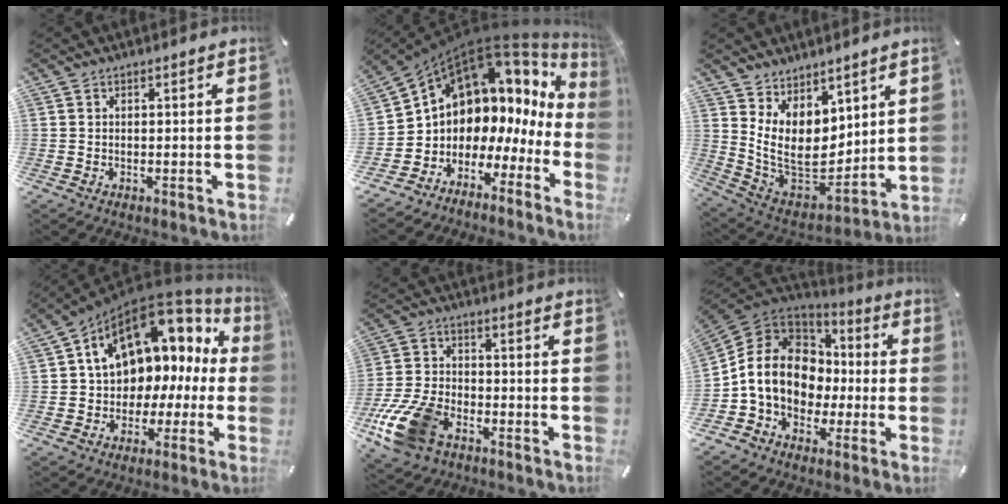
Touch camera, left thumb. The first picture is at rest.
{"total": 8.1, "force": [4.7, 6.4, 1.9], "torque": [-0.046, -0.065, 0.081]}
{"total": 12.7, "force": [5.1, 9.4, 7.0], "torque": [-0.151, -0.069, 0.107]}
{"total": 13.0, "force": [6.6, 8.9, 6.8], "torque": [-0.110, -0.053, 0.115]}
{"total": 14.0, "force": [-7.6, 8.5, 8.2], "torque": [-0.170, 0.039, -0.135]}
{"total": 14.8, "force": [-1.6, 12.8, 7.2], "torque": [-0.177, 0.019, -0.026]}